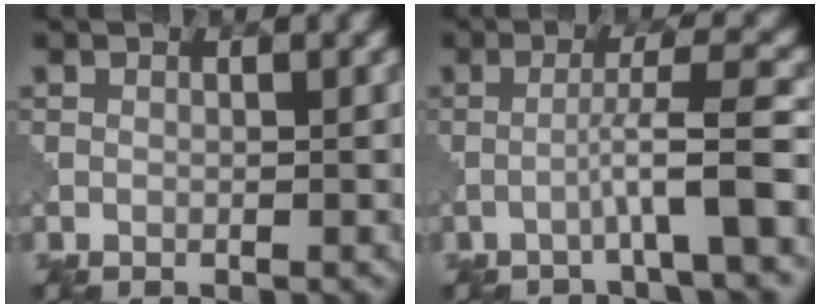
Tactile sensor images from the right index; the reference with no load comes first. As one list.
[{"total": 4.6, "force": [-1.7, 0.1, 4.2], "torque": [-0.063, 0.018, -0.047]}]